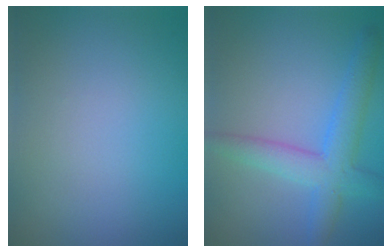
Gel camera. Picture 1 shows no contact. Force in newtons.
{"total": 4.6, "press": 4.6, "slide": 0.2}